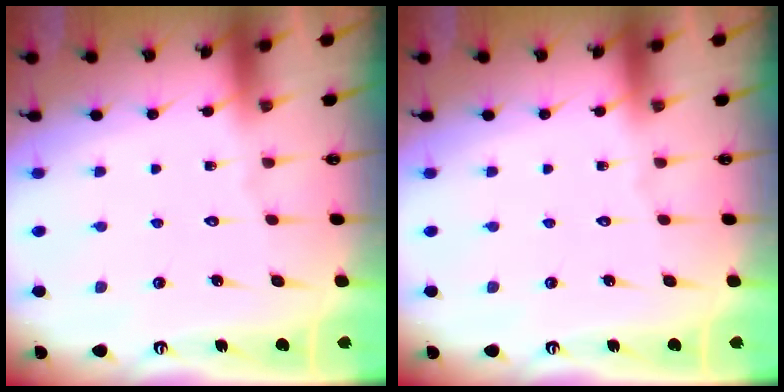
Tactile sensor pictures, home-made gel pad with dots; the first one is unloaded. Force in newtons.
{"total": 0.0}